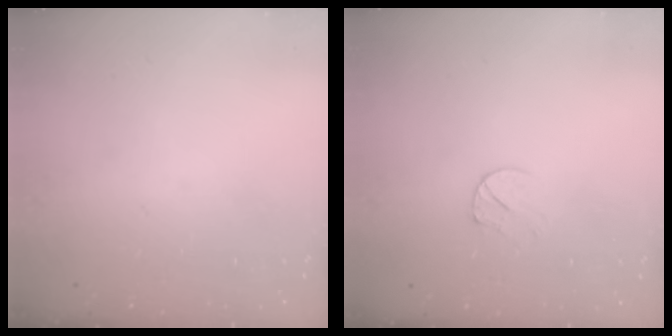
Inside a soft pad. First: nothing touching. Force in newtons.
{"total": 3.5, "press": 3.5, "slide": 0.4}